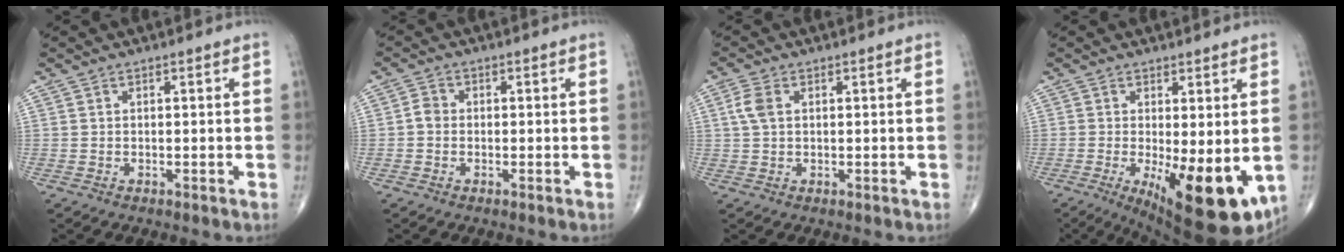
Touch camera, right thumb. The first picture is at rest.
{"total": 2.1, "force": [-0.4, 1.7, 1.1], "torque": [-0.014, 0.005, -0.012]}
{"total": 3.5, "force": [0.9, 2.1, 2.7], "torque": [-0.068, 0.008, 0.016]}
{"total": 15.3, "force": [-3.6, 5.3, 13.9], "torque": [-0.174, -0.029, -0.033]}